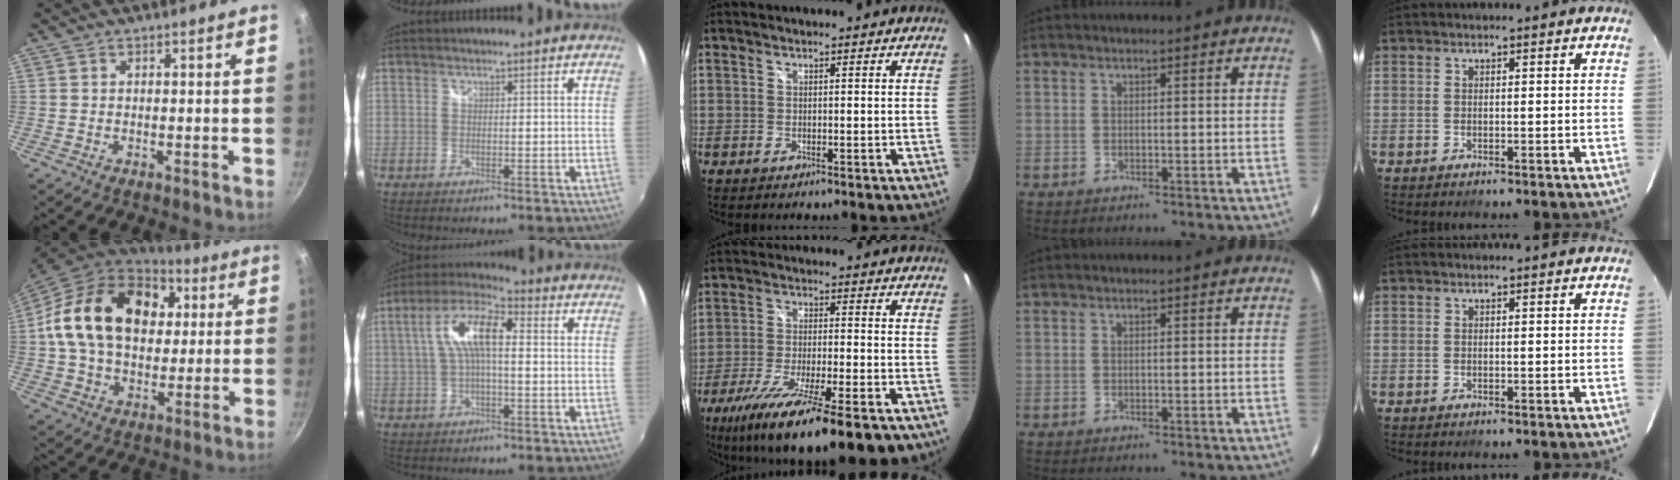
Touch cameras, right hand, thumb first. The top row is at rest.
{"thumb": {"total": 24.0, "force": [5.3, 16.8, 16.3], "torque": [-0.260, 0.017, 0.082]}, "index": {"total": 10.1, "force": [0.9, 3.7, 9.3], "torque": [-0.183, 0.024, 0.013]}, "middle": {"total": 19.8, "force": [-12.8, 4.0, 14.6], "torque": [-0.265, -0.058, -0.210]}}